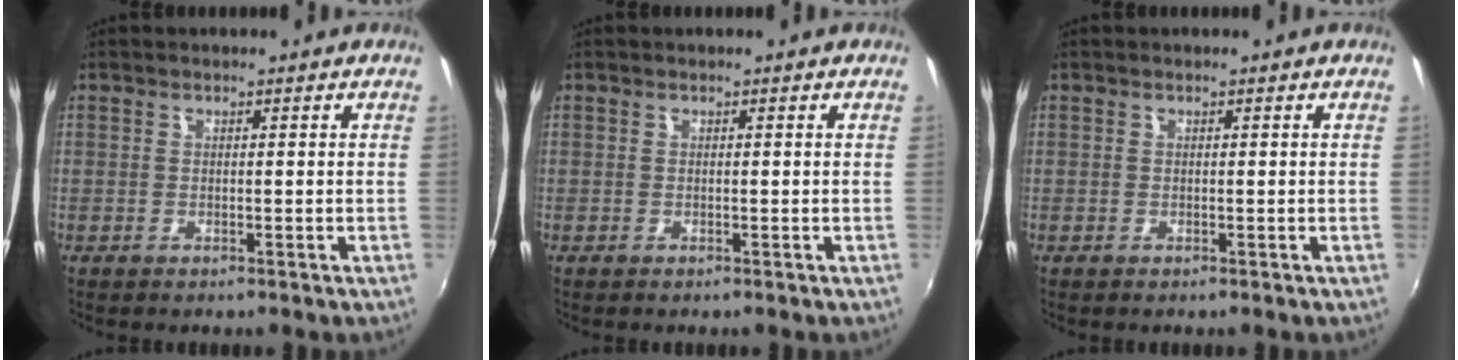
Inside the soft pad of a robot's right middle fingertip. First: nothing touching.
{"total": 0.0}
{"total": 0.0}